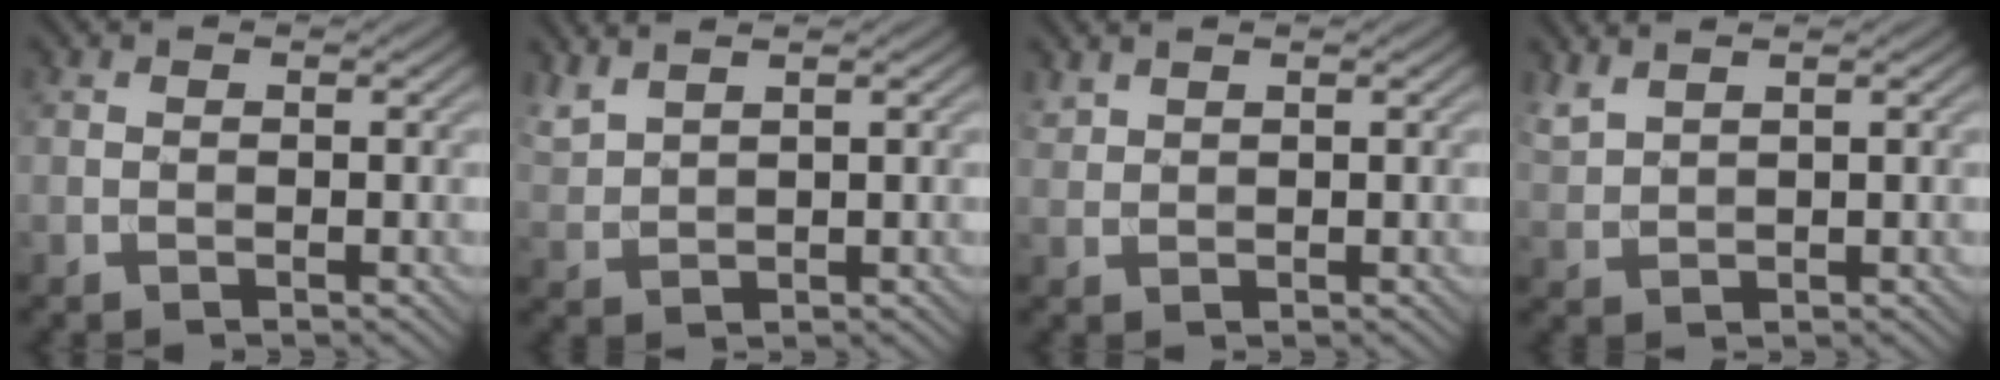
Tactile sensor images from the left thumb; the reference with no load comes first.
{"total": 3.0, "force": [2.6, 0.5, 1.4], "torque": [-0.041, 0.009, 0.062]}
{"total": 1.3, "force": [1.2, 0.3, 0.4], "torque": [-0.016, 0.003, 0.032]}
{"total": 2.6, "force": [2.2, 0.5, 1.2], "torque": [-0.035, 0.008, 0.054]}